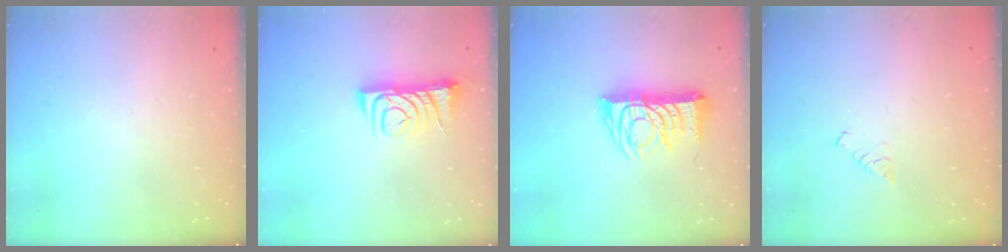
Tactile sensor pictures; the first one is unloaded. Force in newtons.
{"total": 6.7, "press": 6.7, "slide": 0.4}
{"total": 14.3, "press": 14.3, "slide": 0.6}
{"total": 4.3, "press": 4.3, "slide": 0.4}